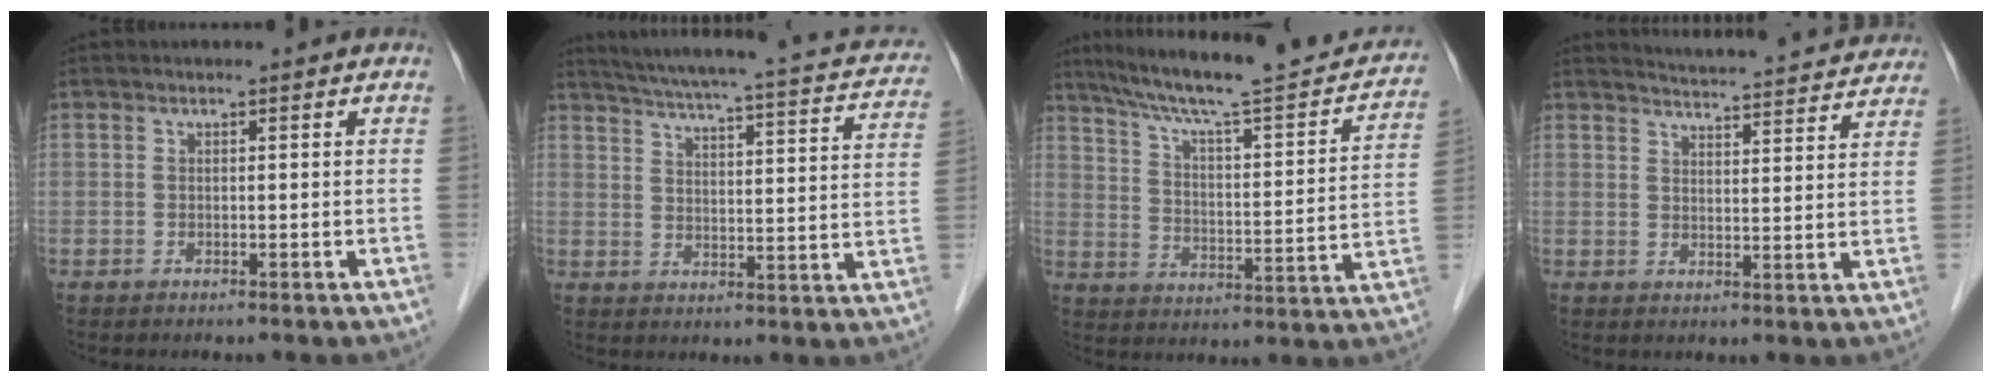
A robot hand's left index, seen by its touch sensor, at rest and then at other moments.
{"total": 22.0, "force": [18.4, 3.9, 11.4], "torque": [-0.165, -0.003, 0.218]}
{"total": 24.1, "force": [20.4, 3.1, 12.5], "torque": [-0.191, 0.000, 0.278]}
{"total": 17.5, "force": [16.8, 1.8, 4.2], "torque": [-0.055, -0.021, 0.199]}